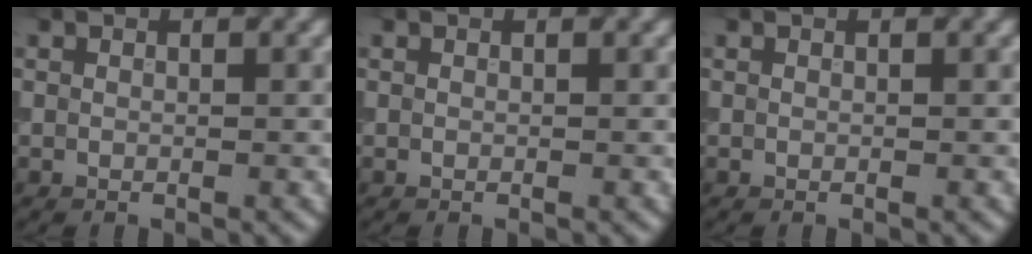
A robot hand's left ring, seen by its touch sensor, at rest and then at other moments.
{"total": 0.0}
{"total": 0.0}